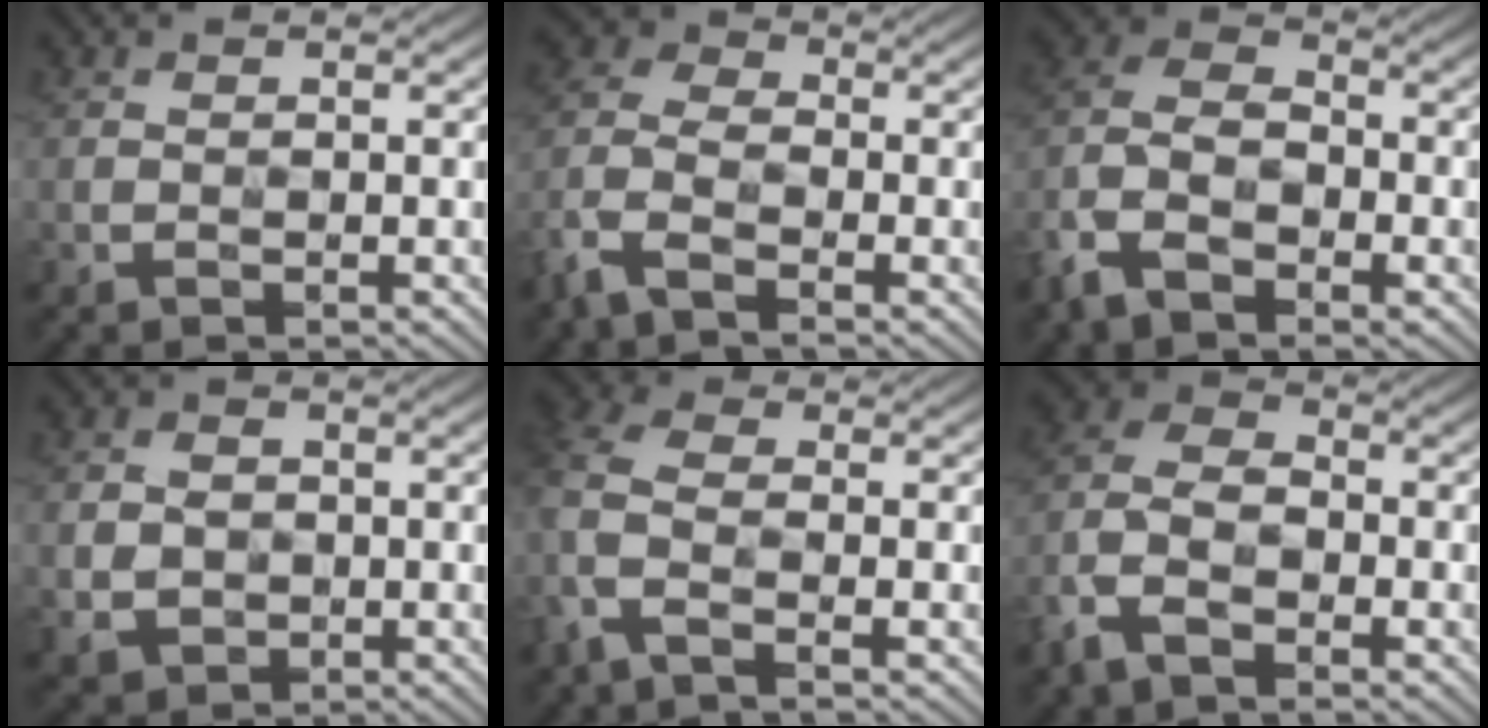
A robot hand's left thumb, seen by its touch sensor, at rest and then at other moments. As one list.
[{"total": 6.6, "force": [-3.9, 3.4, 4.1], "torque": [-0.107, -0.005, -0.097]}, {"total": 8.9, "force": [-5.0, 4.8, 5.5], "torque": [-0.130, -0.011, -0.113]}, {"total": 3.9, "force": [-0.5, 3.4, 1.8], "torque": [-0.043, -0.005, -0.012]}, {"total": 5.6, "force": [-1.9, 2.6, 4.6], "torque": [-0.125, 0.003, -0.058]}, {"total": 7.5, "force": [-4.2, 4.0, 4.7], "torque": [-0.119, -0.007, -0.100]}]